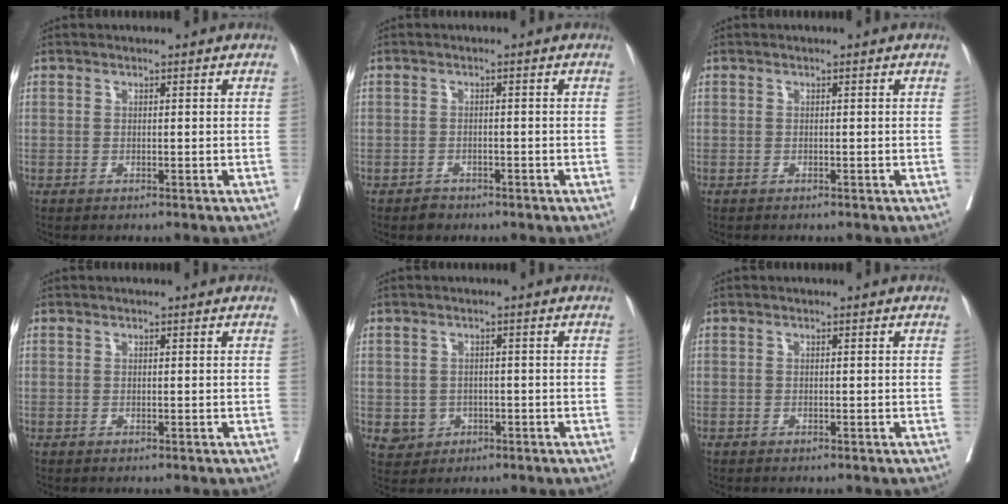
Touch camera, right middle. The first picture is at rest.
{"total": 1.5, "force": [-1.0, 1.1, 0.1], "torque": [-0.001, 0.005, -0.014]}
{"total": 0.0}
{"total": 0.0}
{"total": 3.5, "force": [-1.0, 3.3, 0.6], "torque": [0.000, 0.007, -0.008]}
{"total": 0.0}